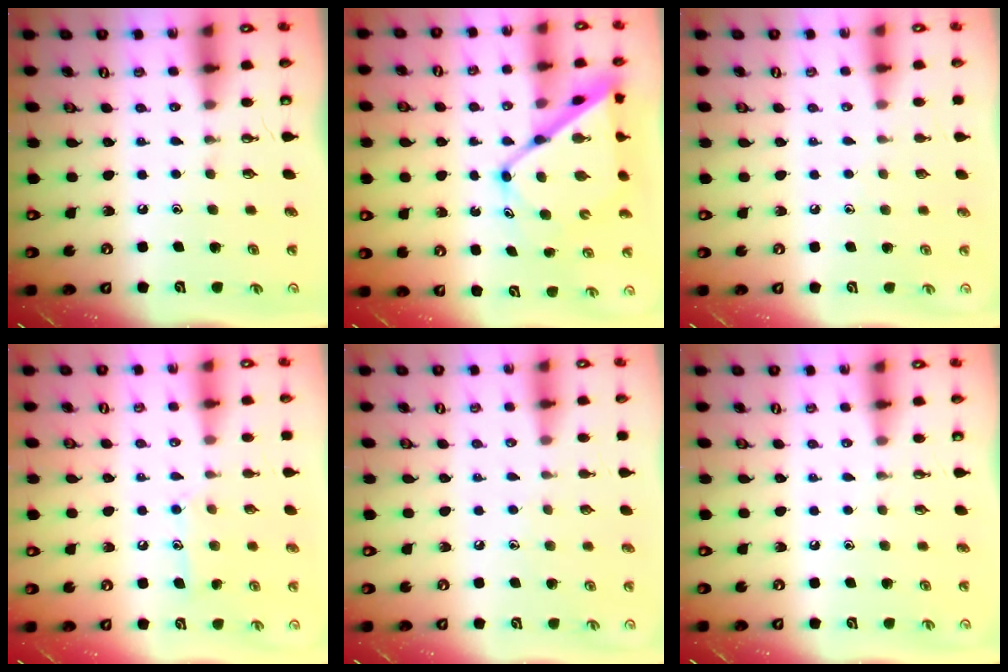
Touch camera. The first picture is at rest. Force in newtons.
{"total": 14.5, "press": 14.5, "slide": 1.0}
{"total": 3.0, "press": 2.9, "slide": 0.3}
{"total": 8.8, "press": 8.7, "slide": 0.7}
{"total": 3.2, "press": 3.1, "slide": 0.4}
{"total": 0.0}